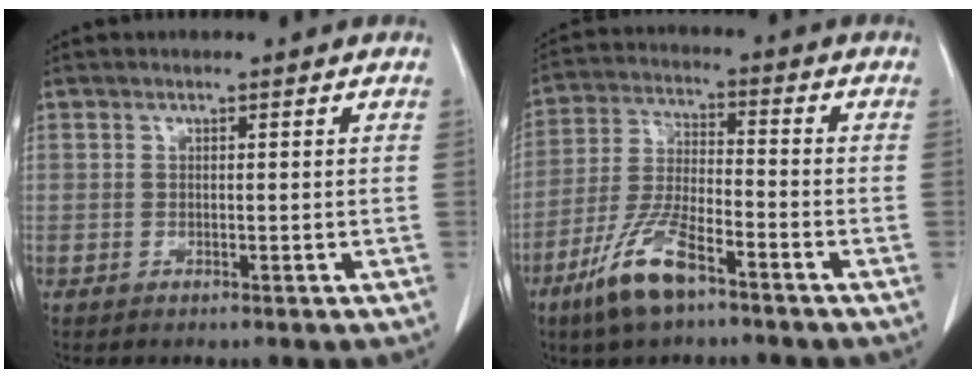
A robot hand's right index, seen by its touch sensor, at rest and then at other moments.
{"total": 10.4, "force": [-6.6, 2.5, 7.6], "torque": [-0.160, -0.014, -0.126]}